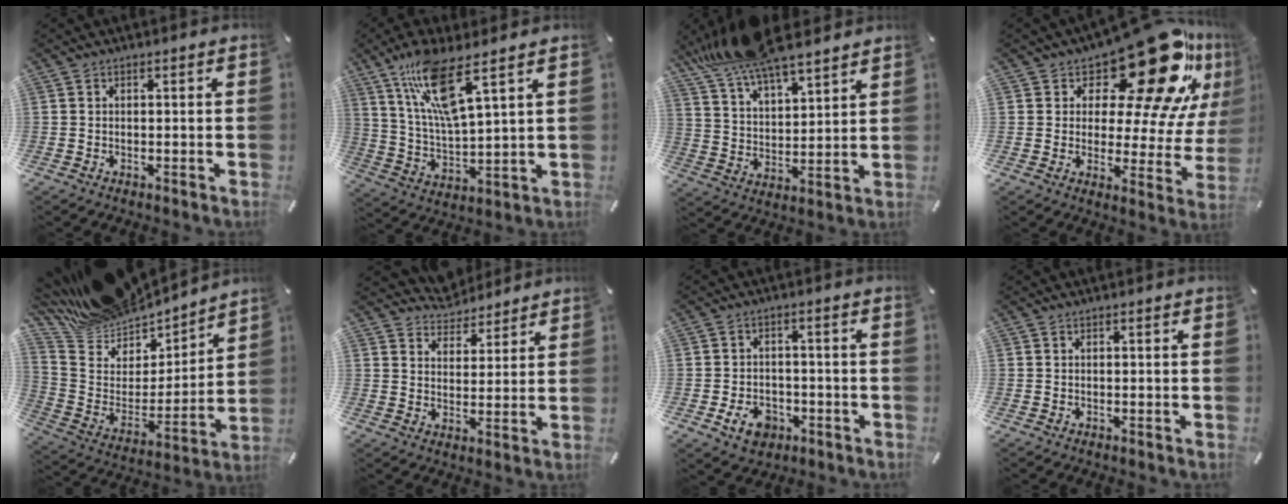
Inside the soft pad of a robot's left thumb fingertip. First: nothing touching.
{"total": 13.8, "force": [9.0, 3.0, 10.1], "torque": [-0.215, -0.031, 0.155]}
{"total": 14.6, "force": [12.7, 4.1, 6.0], "torque": [-0.142, -0.068, 0.233]}
{"total": 24.9, "force": [15.7, 10.1, 16.5], "torque": [-0.214, -0.120, 0.255]}
{"total": 15.7, "force": [14.2, 6.3, 2.0], "torque": [-0.063, -0.125, 0.254]}
{"total": 6.2, "force": [5.4, 2.9, -0.4], "torque": [-0.005, -0.047, 0.099]}
{"total": 6.4, "force": [-2.7, 4.9, 3.3], "torque": [-0.061, 0.009, -0.049]}
{"total": 0.0}